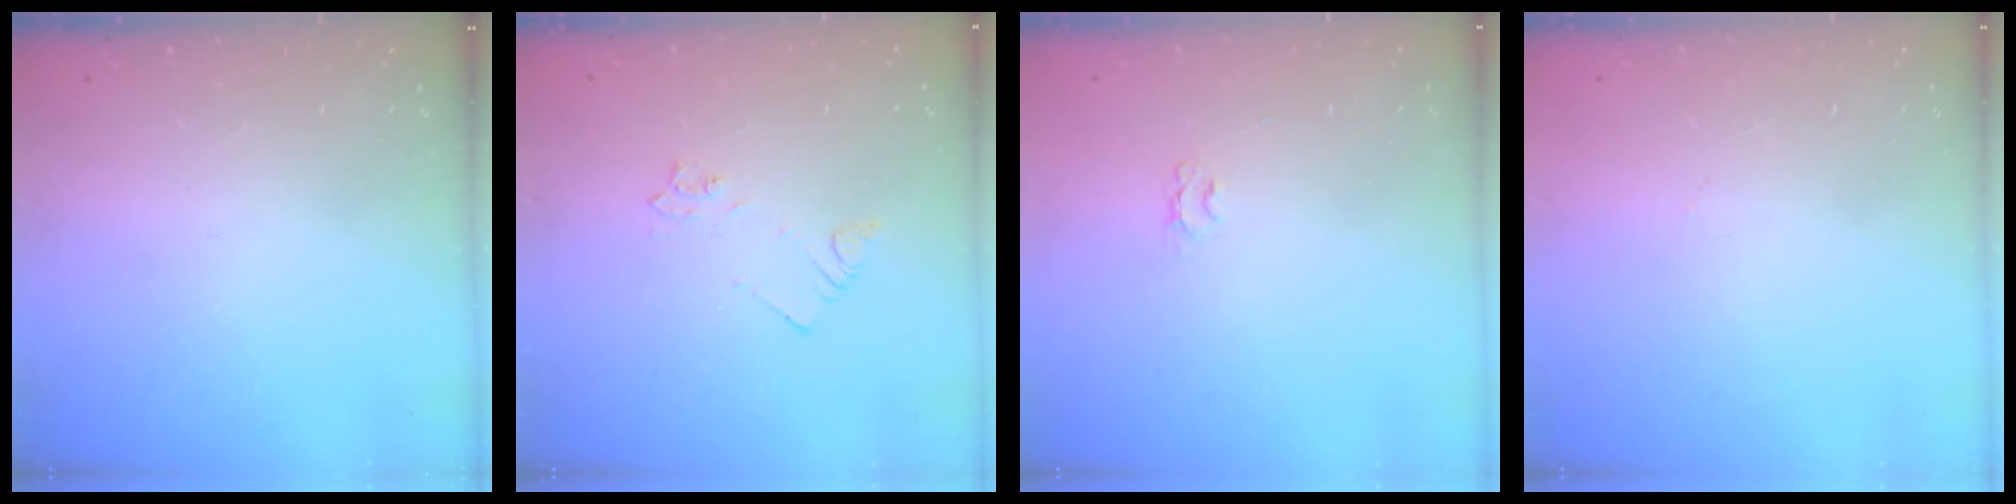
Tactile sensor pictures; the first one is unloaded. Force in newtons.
{"total": 2.5, "press": 2.4, "slide": 0.4}
{"total": 2.0, "press": 2.0, "slide": 0.3}
{"total": 0.0}